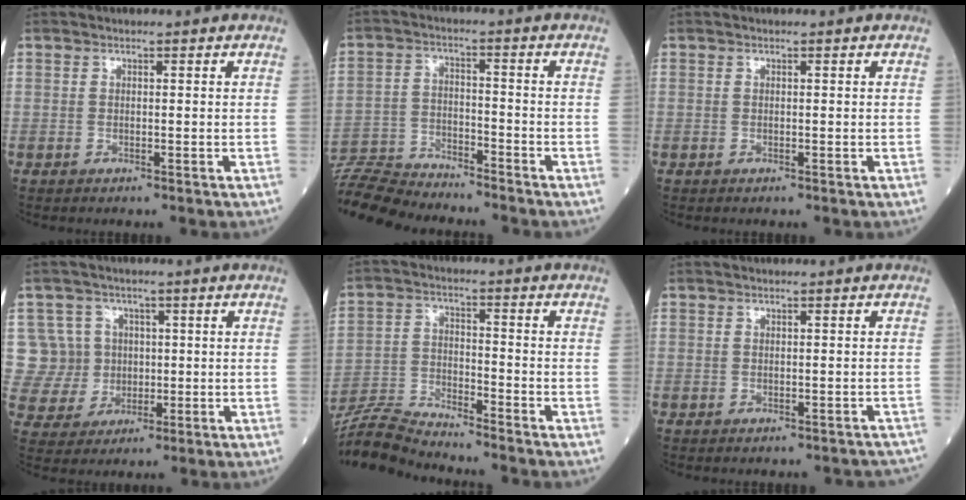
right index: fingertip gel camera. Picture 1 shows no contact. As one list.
[{"total": 11.1, "force": [-10.9, 0.5, 2.0], "torque": [-0.041, -0.005, -0.202]}, {"total": 0.0}, {"total": 8.8, "force": [1.7, 8.6, 0.6], "torque": [-0.021, 0.031, 0.042]}, {"total": 8.1, "force": [-8.0, -0.6, 0.8], "torque": [-0.022, -0.006, -0.155]}, {"total": 3.6, "force": [-3.1, 1.8, 0.4], "torque": [0.006, 0.010, -0.034]}]